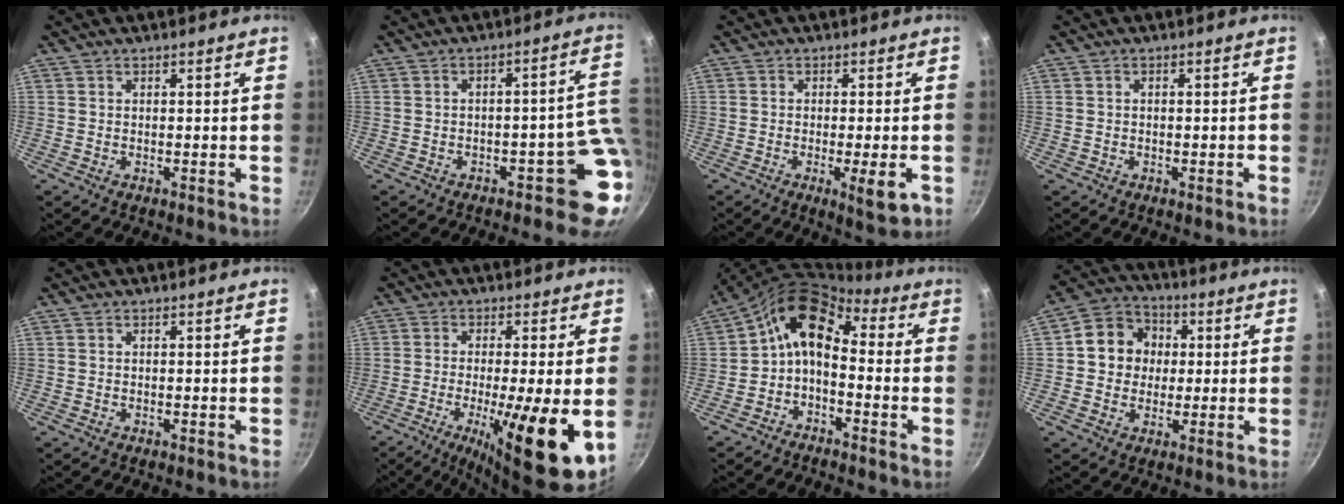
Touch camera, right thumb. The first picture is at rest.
{"total": 8.3, "force": [-1.9, 4.8, 6.5], "torque": [0.000, 0.031, -0.025]}
{"total": 5.8, "force": [-1.9, 1.0, 5.4], "torque": [-0.084, -0.001, -0.026]}
{"total": 0.8, "force": [-0.4, 0.5, 0.4], "torque": [-0.008, 0.007, -0.001]}
{"total": 0.0}
{"total": 14.5, "force": [-3.5, 2.5, 13.9], "torque": [-0.233, -0.012, -0.055]}
{"total": 9.9, "force": [-0.9, 6.5, 7.4], "torque": [-0.127, 0.051, -0.037]}
{"total": 10.2, "force": [1.2, 9.1, 4.3], "torque": [-0.038, 0.015, 0.004]}